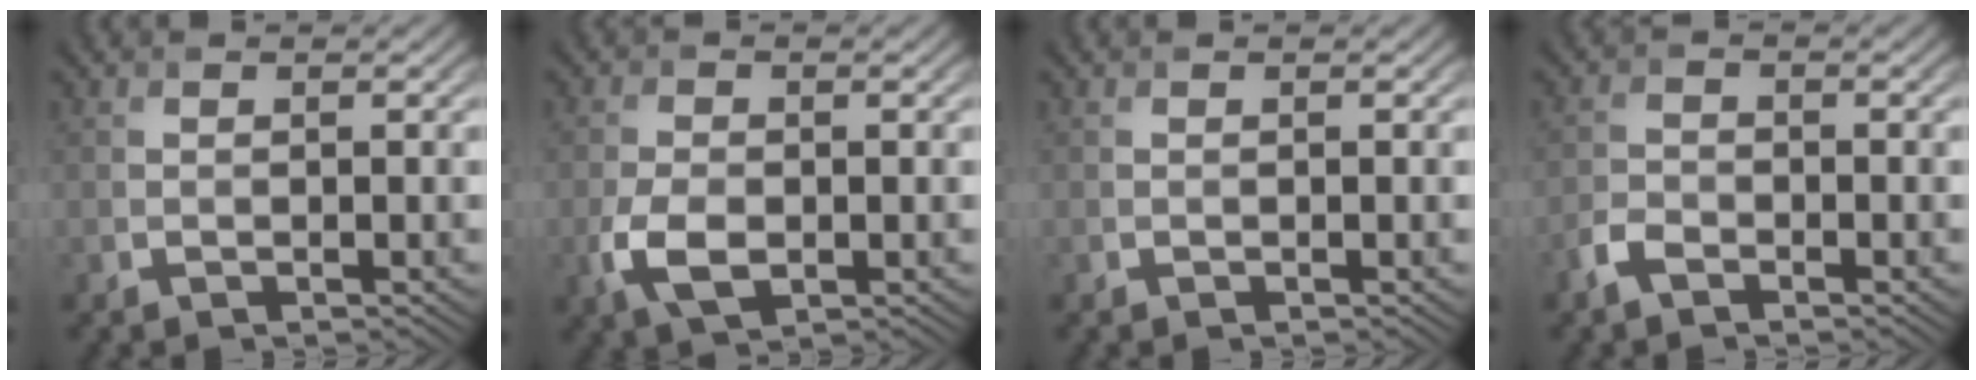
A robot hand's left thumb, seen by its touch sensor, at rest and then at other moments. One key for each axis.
{"total": 4.8, "fx": -1.4, "fy": 2.9, "fz": 3.6, "tx": -0.086, "ty": -0.009, "tz": -0.029}
{"total": 0.0}
{"total": 2.3, "fx": -1.7, "fy": 1.1, "fz": 1.1, "tx": -0.026, "ty": 0.001, "tz": -0.043}